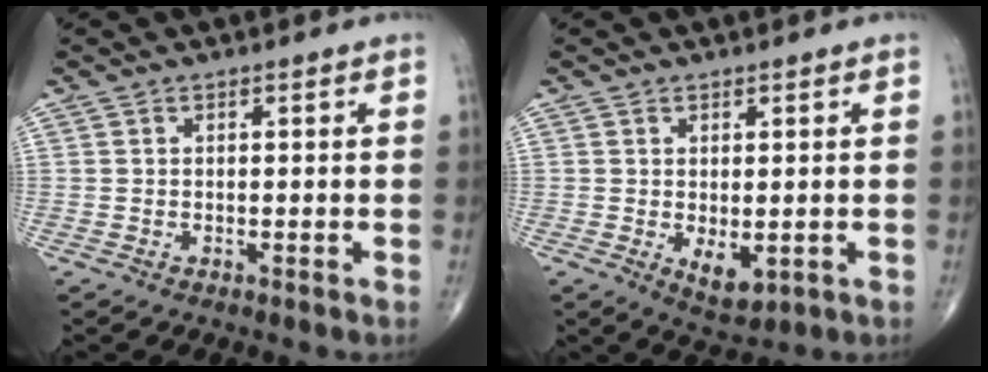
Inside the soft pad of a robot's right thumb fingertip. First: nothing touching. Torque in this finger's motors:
{"motor_torque": [0.17, 0.40, 0.30, 0.28, 0.11]}